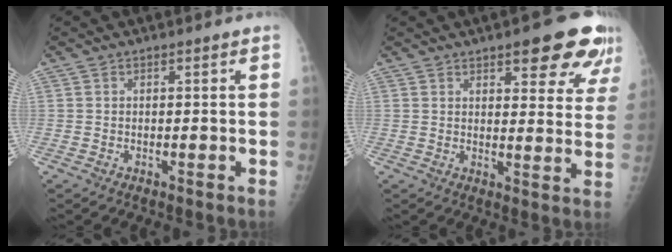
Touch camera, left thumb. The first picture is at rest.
{"total": 13.1, "force": [8.1, 4.4, 9.3], "torque": [-0.077, -0.037, 0.093]}